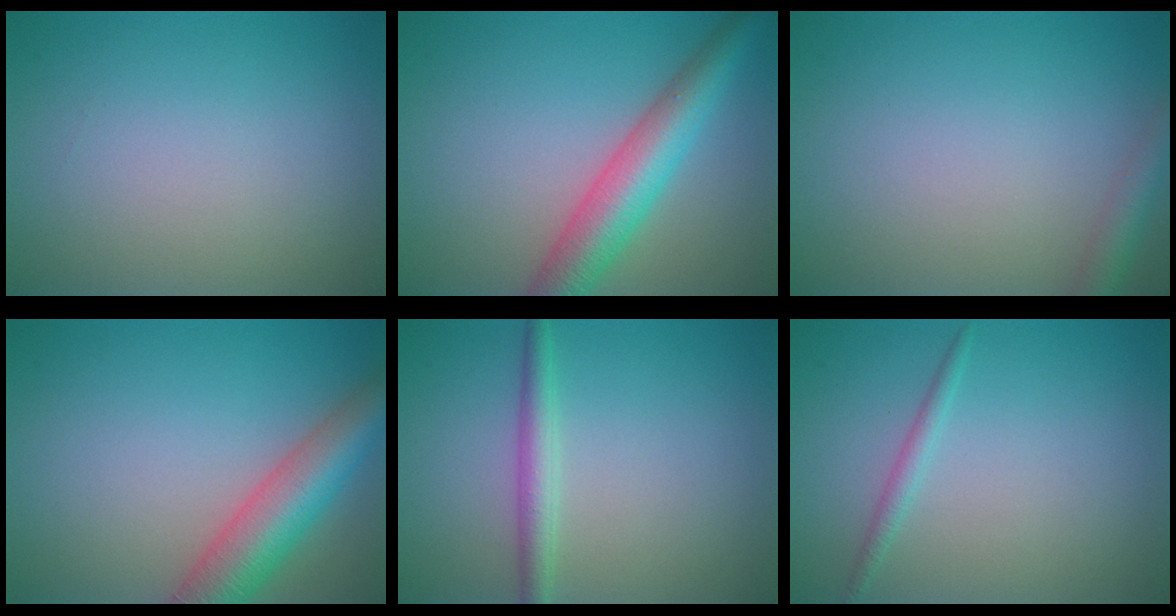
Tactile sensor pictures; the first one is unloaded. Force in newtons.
{"total": 6.2, "press": 6.2, "slide": 0.1}
{"total": 2.4, "press": 2.4, "slide": 0.1}
{"total": 6.8, "press": 6.8, "slide": 0.3}
{"total": 2.3, "press": 2.3, "slide": 0.0}
{"total": 1.2, "press": 1.2, "slide": 0.1}